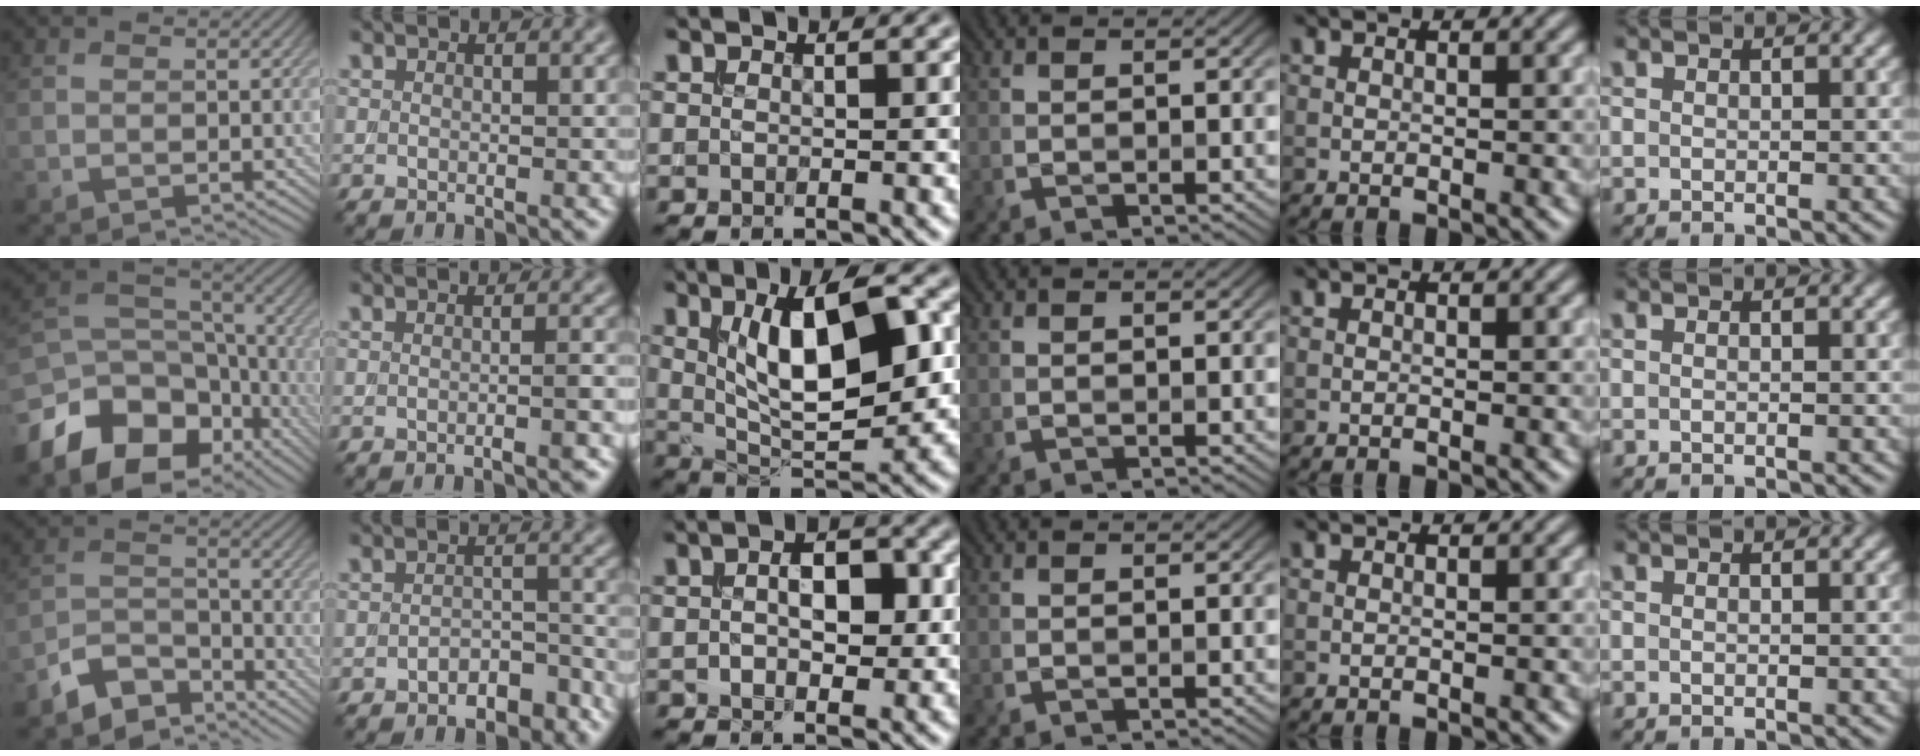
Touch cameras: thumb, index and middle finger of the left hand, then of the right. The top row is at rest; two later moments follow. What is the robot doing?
{"motion": "insert", "object": "backpack"}